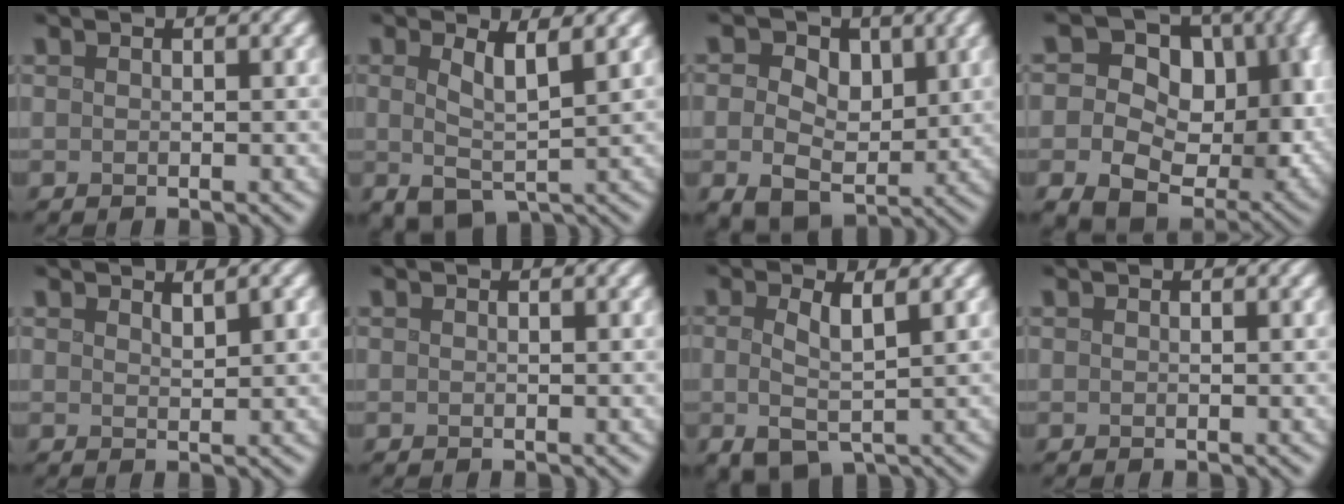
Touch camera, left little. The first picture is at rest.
{"total": 2.9, "force": [0.7, 1.0, 2.7], "torque": [-0.052, -0.003, 0.015]}
{"total": 6.4, "force": [0.2, 5.0, 4.0], "torque": [-0.064, -0.011, 0.000]}
{"total": 13.1, "force": [-0.5, 9.9, 8.6], "torque": [-0.128, -0.021, 0.003]}
{"total": 1.0, "force": [0.7, 0.3, 0.7], "torque": [-0.012, -0.002, 0.016]}
{"total": 0.0}
{"total": 3.2, "force": [0.1, 1.3, 3.0], "torque": [-0.056, -0.001, 0.004]}
{"total": 0.0}